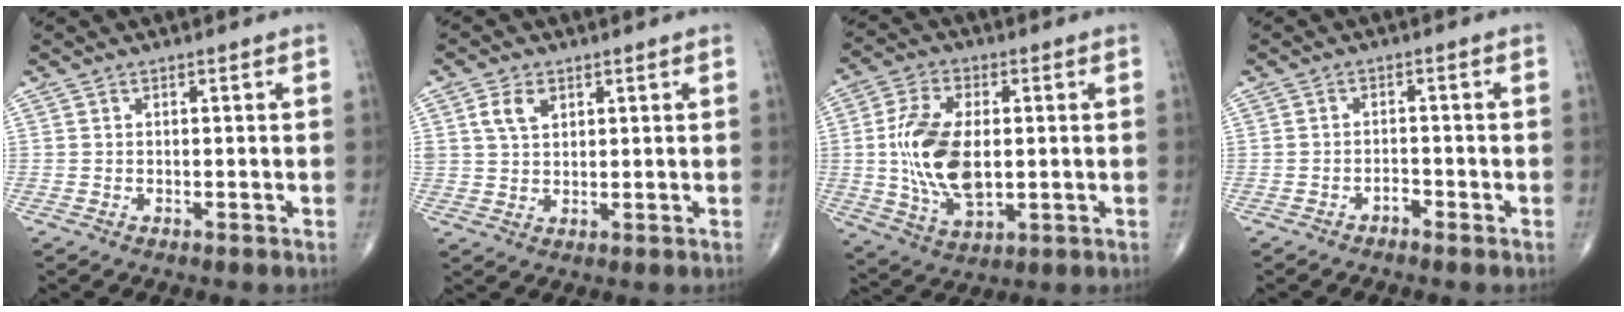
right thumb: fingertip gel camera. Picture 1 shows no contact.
{"total": 4.6, "force": [2.0, 2.9, 2.9], "torque": [-0.046, -0.005, 0.041]}
{"total": 14.9, "force": [0.2, 8.2, 12.4], "torque": [-0.238, -0.004, 0.010]}
{"total": 1.5, "force": [-1.3, 0.7, 0.5], "torque": [-0.006, 0.007, -0.023]}